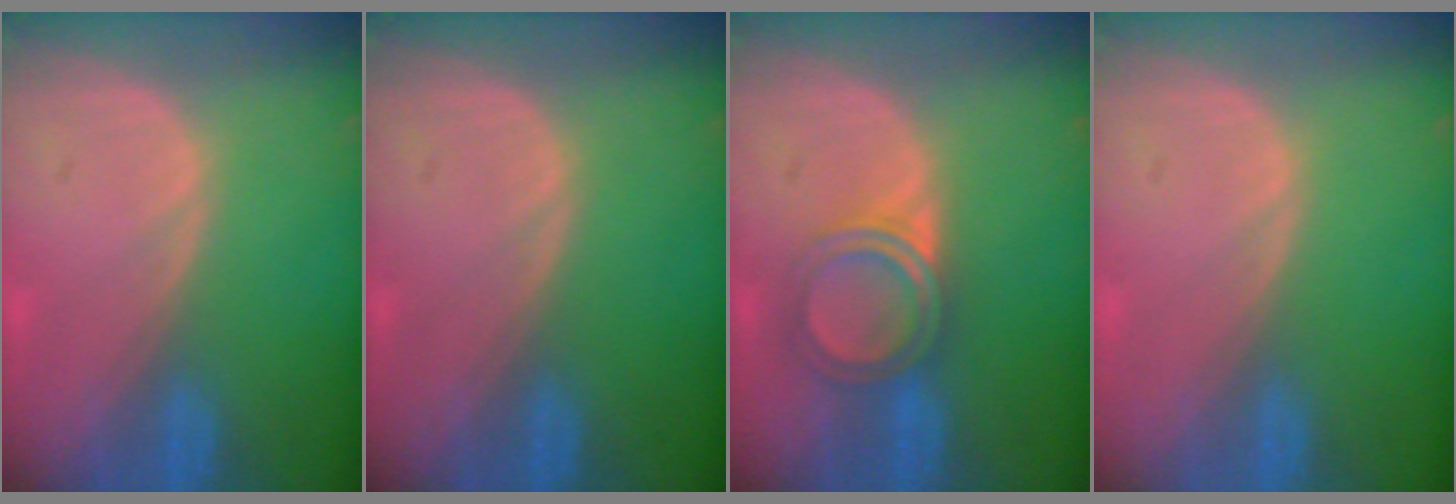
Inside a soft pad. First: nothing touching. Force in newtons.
{"total": 0.0}
{"total": 4.8, "press": 4.6, "slide": 1.4}
{"total": 0.0}